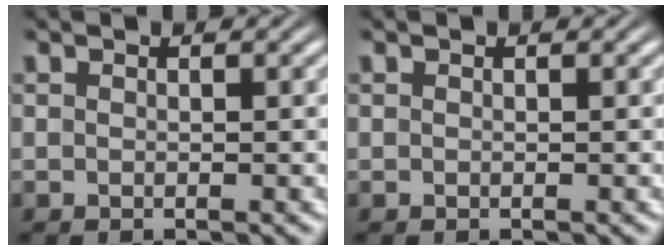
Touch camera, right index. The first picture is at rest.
{"total": 0.0}